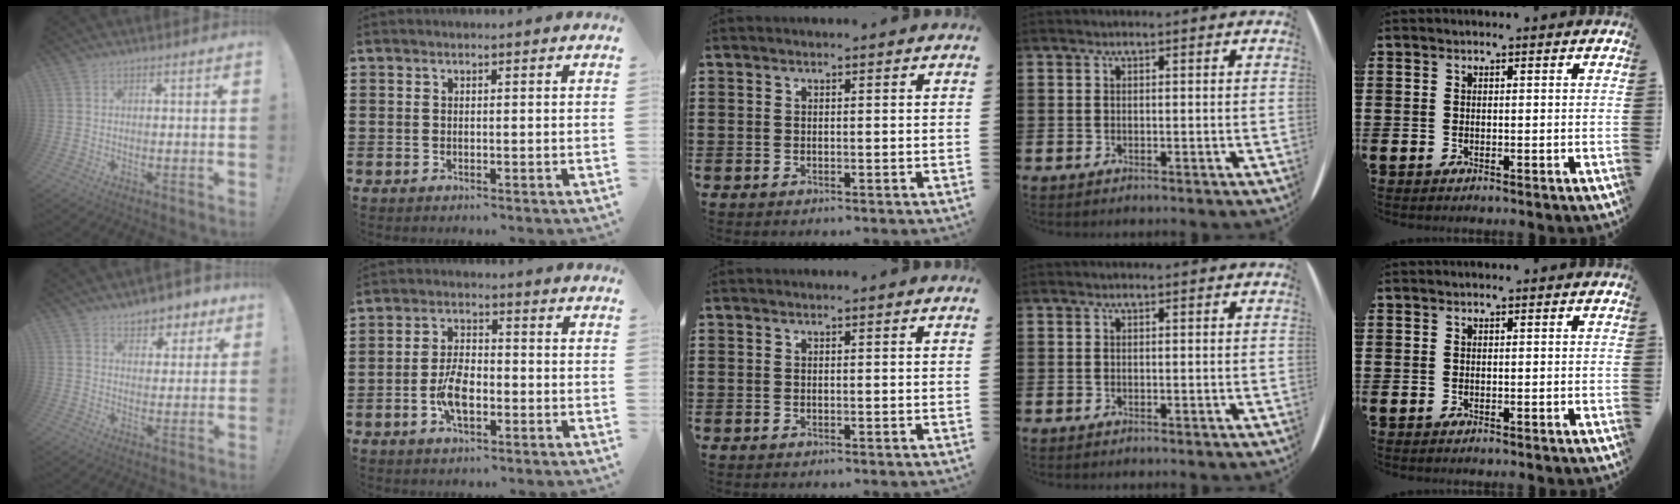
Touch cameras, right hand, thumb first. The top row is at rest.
{"thumb": {"total": 6.3, "force": [4.6, 3.9, 1.9], "torque": [-0.018, -0.032, 0.084]}, "index": {"total": 6.1, "force": [-1.8, 3.0, 5.0], "torque": [-0.112, 0.000, -0.037]}}